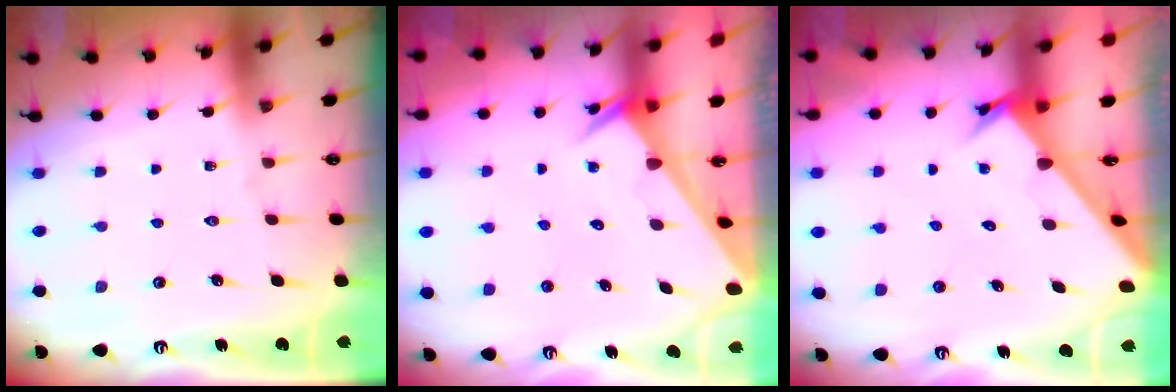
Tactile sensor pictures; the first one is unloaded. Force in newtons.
{"total": 2.0, "press": 2.0, "slide": 0.1}
{"total": 2.6, "press": 2.6, "slide": 0.3}